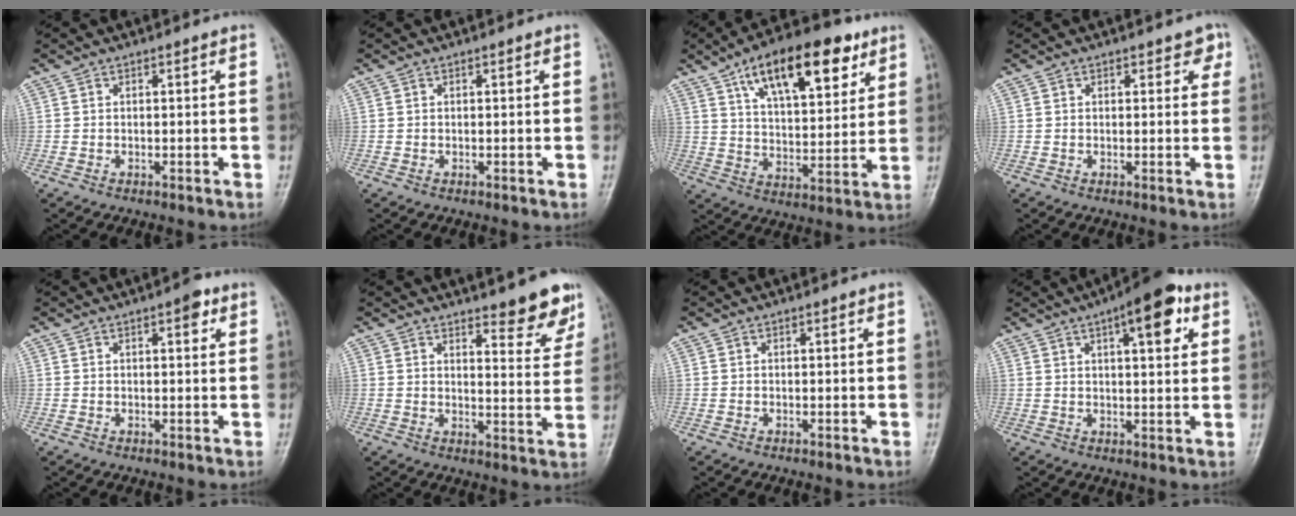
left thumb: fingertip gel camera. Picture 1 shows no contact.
{"total": 0.0}
{"total": 19.2, "force": [10.2, 8.3, 14.0], "torque": [-0.181, -0.027, 0.167]}
{"total": 2.5, "force": [1.4, 1.7, 1.1], "torque": [0.016, -0.003, 0.012]}
{"total": 2.6, "force": [1.3, 1.1, 2.0], "torque": [-0.020, -0.001, 0.014]}
{"total": 8.2, "force": [6.4, 2.2, 4.6], "torque": [-0.032, -0.049, 0.080]}
{"total": 0.0}
{"total": 10.7, "force": [4.9, 3.8, 8.8], "torque": [-0.098, -0.005, 0.062]}